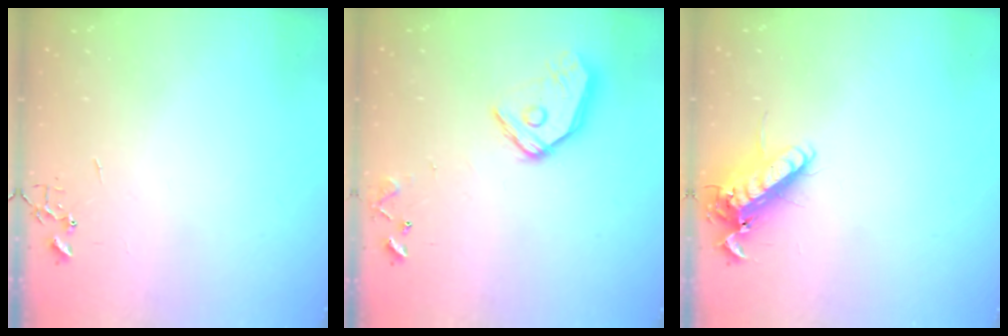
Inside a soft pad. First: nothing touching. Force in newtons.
{"total": 12.2, "press": 12.2, "slide": 1.1}
{"total": 12.5, "press": 12.3, "slide": 2.1}